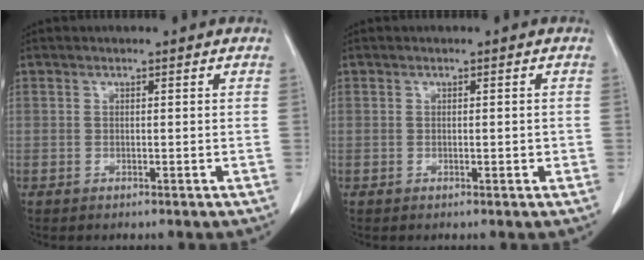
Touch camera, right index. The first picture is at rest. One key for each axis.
{"total": 1.1, "fx": -0.1, "fy": 0.4, "fz": 1.0, "tx": -0.017, "ty": 0.000, "tz": 0.001}